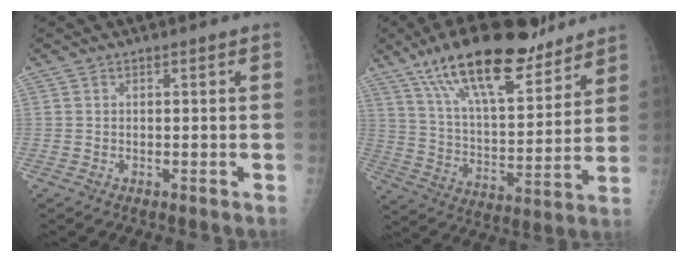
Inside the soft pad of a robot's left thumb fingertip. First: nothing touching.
{"total": 22.6, "force": [15.9, 7.6, 14.2], "torque": [-0.208, -0.056, 0.270]}